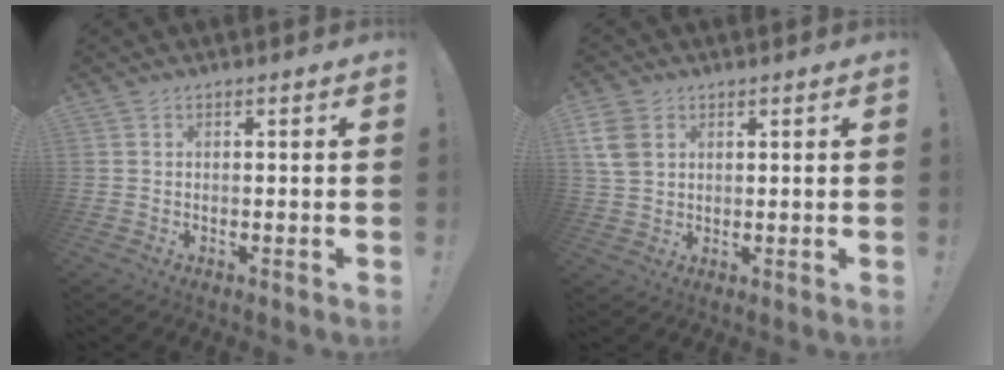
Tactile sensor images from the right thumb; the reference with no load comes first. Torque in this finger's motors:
{"motor_torque": [0.58, 0.46, 0.13, 0.01, 0.03]}